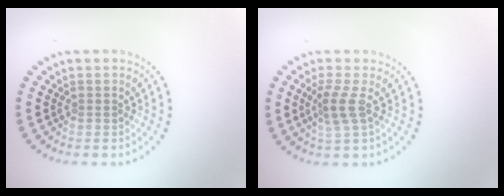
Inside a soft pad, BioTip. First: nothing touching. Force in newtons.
{"total": 2.3, "press": 1.9, "slide": 1.3}